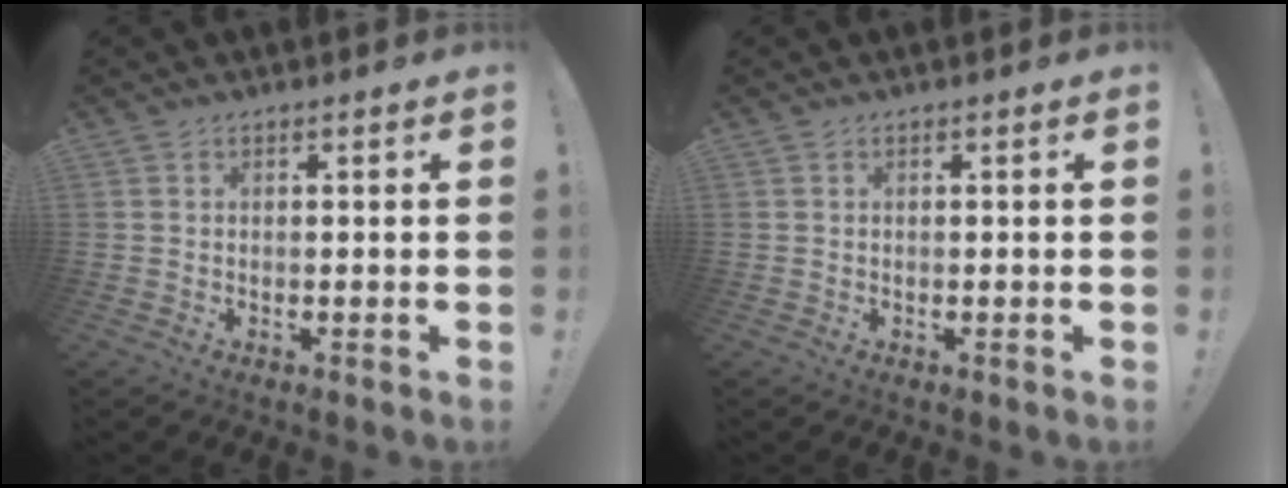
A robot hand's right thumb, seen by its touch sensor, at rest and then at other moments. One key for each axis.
{"total": 0.0}